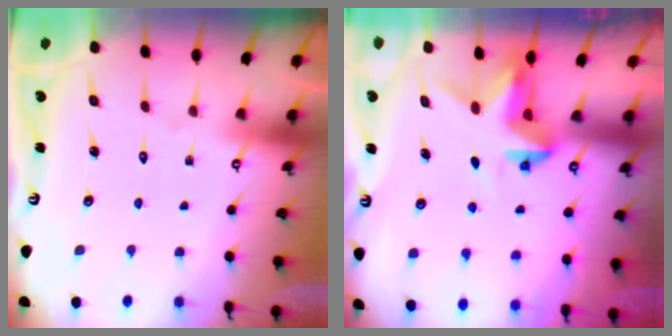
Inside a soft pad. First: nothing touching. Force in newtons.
{"total": 3.4, "press": 3.4, "slide": 0.0}